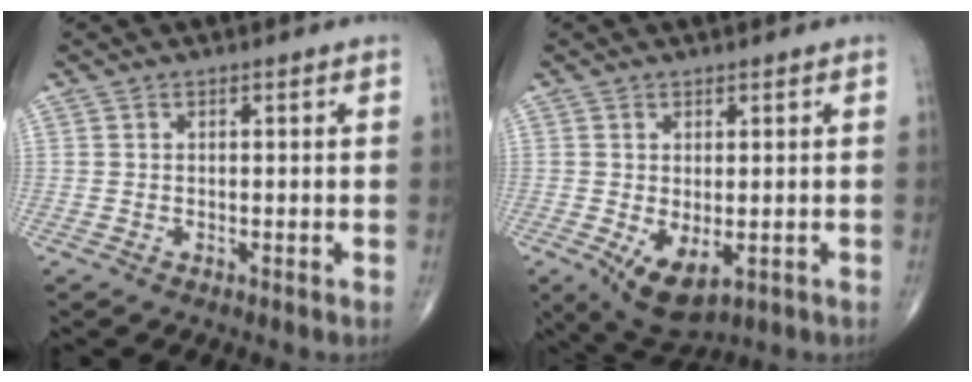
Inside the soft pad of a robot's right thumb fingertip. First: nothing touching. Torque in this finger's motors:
{"motor_torque": [-0.33, 0.64, 0.55, 0.16, 0.07]}